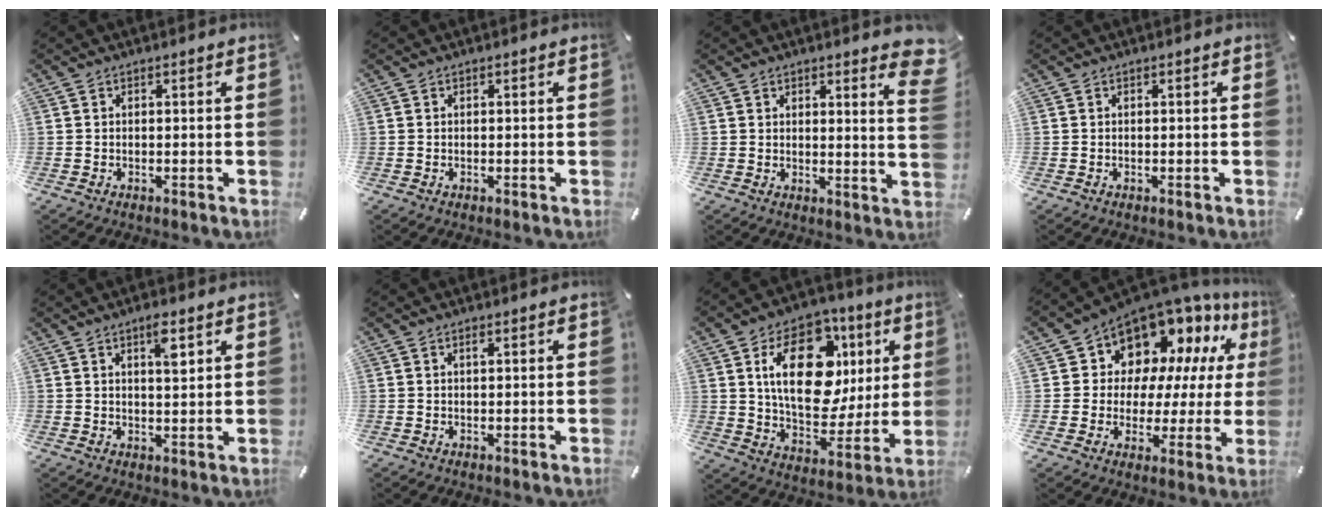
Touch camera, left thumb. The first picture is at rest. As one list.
[{"total": 0.0}, {"total": 4.4, "force": [3.4, 1.4, 2.5], "torque": [-0.018, -0.024, 0.053]}, {"total": 0.0}, {"total": 4.7, "force": [2.4, 1.4, 3.8], "torque": [-0.057, -0.006, 0.034]}, {"total": 0.8, "force": [0.3, 0.2, 0.7], "torque": [-0.014, 0.001, 0.005]}, {"total": 22.2, "force": [7.0, 13.4, 16.3], "torque": [-0.267, -0.018, 0.115]}, {"total": 12.7, "force": [9.9, 7.5, 2.4], "torque": [-0.053, -0.096, 0.183]}]